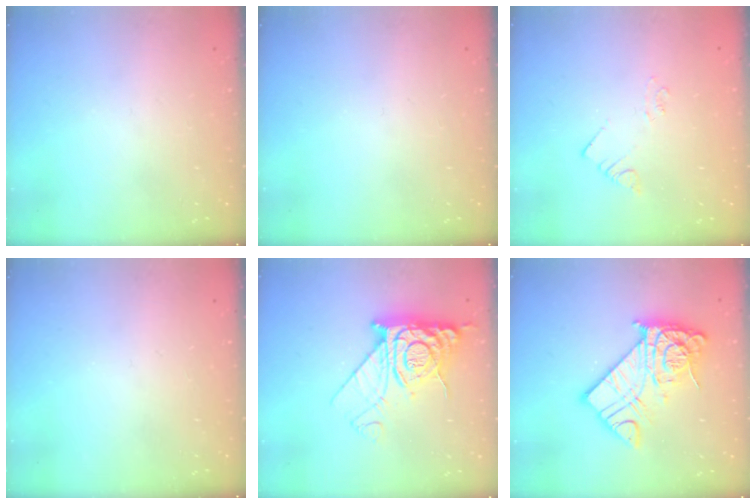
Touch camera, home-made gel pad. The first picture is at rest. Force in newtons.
{"total": 0.0}
{"total": 2.1, "press": 2.1, "slide": 0.1}
{"total": 0.0}
{"total": 12.8, "press": 12.8, "slide": 1.3}
{"total": 14.2, "press": 14.1, "slide": 1.5}